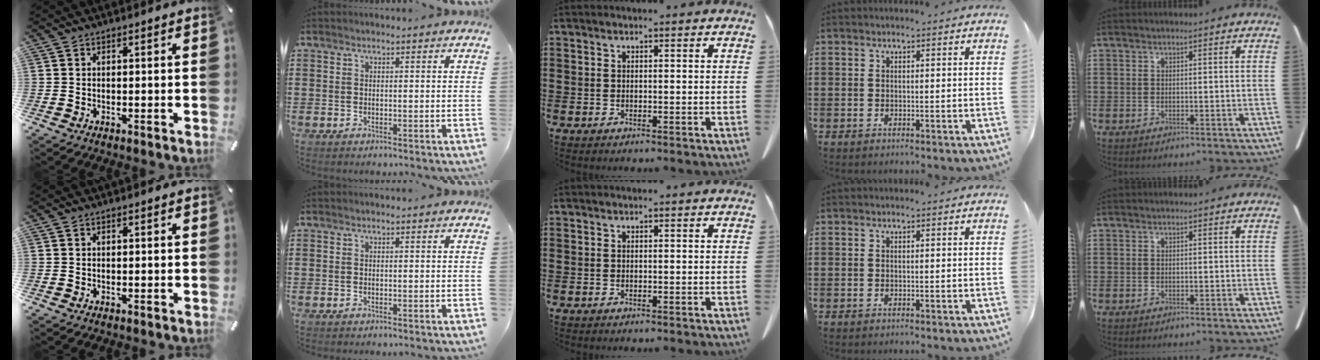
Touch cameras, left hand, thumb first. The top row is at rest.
{}